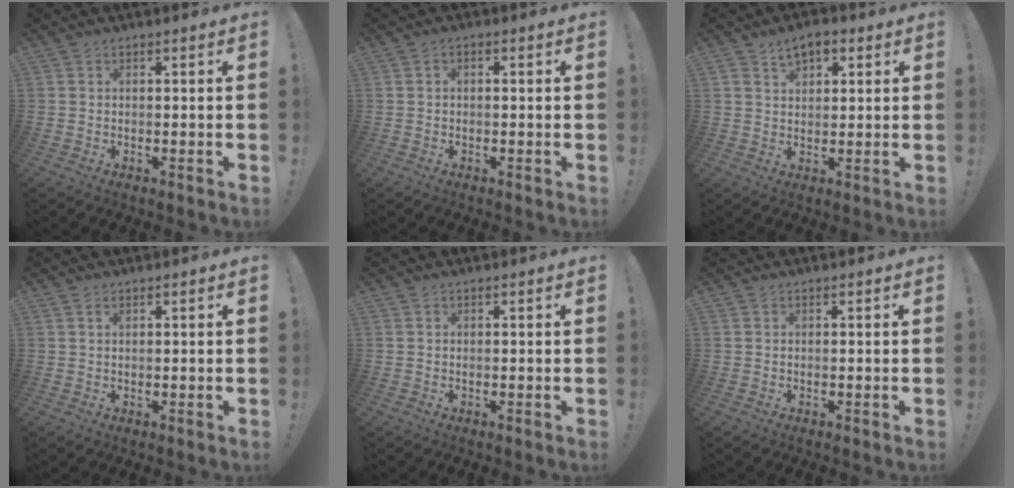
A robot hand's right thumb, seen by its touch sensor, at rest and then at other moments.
{"total": 1.0, "force": [-0.5, 0.6, 0.7], "torque": [-0.012, 0.005, -0.010]}
{"total": 5.9, "force": [3.1, 3.9, 3.3], "torque": [-0.042, -0.007, 0.055]}
{"total": 0.9, "force": [0.6, 0.2, 0.6], "torque": [-0.005, -0.004, 0.009]}
{"total": 0.0}
{"total": 0.0}